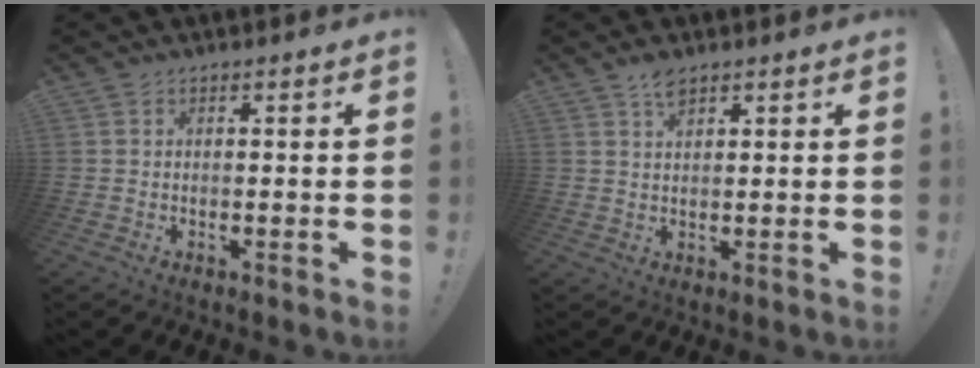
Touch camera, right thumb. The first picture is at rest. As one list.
[{"total": 3.7, "force": [2.6, 1.4, 2.2], "torque": [-0.034, -0.010, 0.045]}]